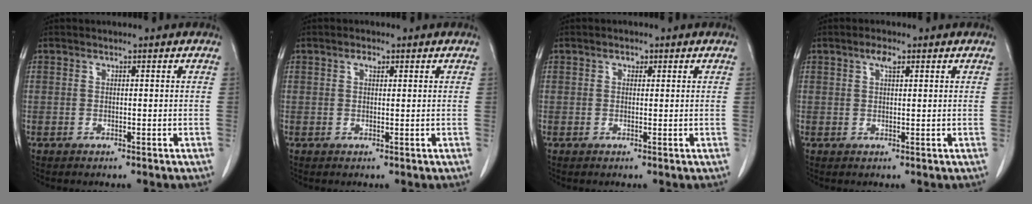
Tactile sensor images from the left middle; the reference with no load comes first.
{"total": 1.3, "force": [0.7, 0.5, 0.9], "torque": [-0.016, -0.001, 0.010]}
{"total": 1.1, "force": [0.6, 0.7, 0.6], "torque": [-0.010, 0.001, 0.009]}
{"total": 2.0, "force": [1.1, 0.5, 1.5], "torque": [-0.031, 0.003, 0.020]}